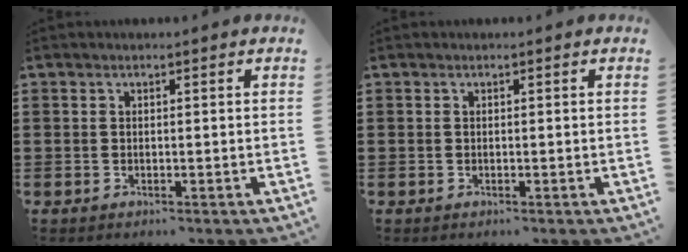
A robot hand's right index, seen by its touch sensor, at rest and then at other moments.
{"total": 0.0}